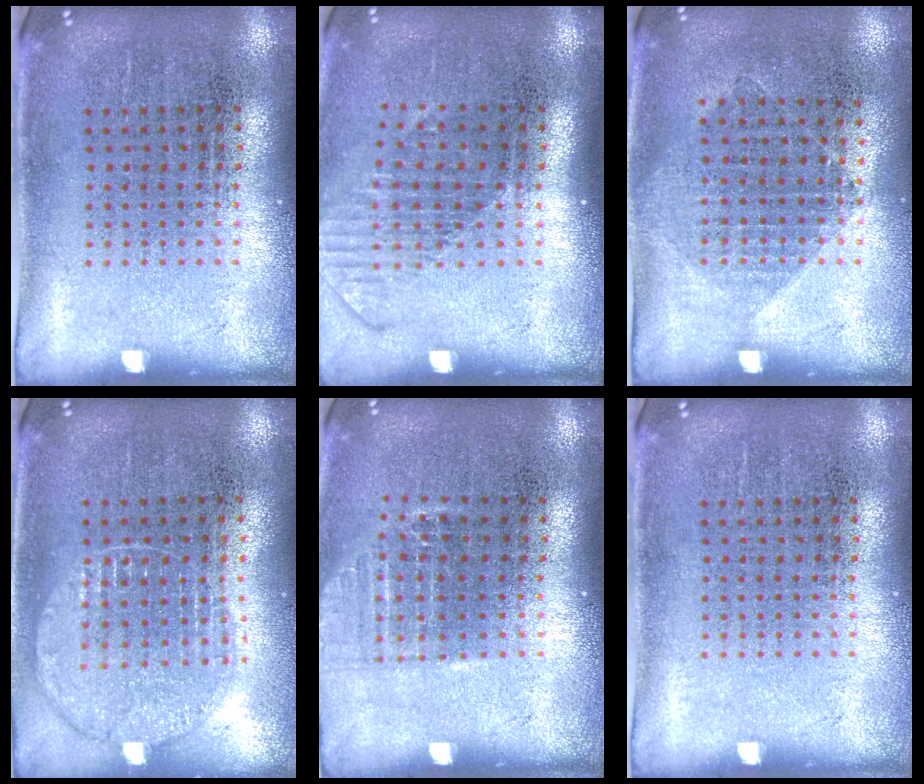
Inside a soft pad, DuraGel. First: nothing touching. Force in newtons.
{"total": 1.6, "press": 1.2, "slide": 1.0}
{"total": 1.1, "press": 0.9, "slide": 0.5}
{"total": 1.1, "press": 1.1, "slide": 0.1}
{"total": 1.0, "press": 0.9, "slide": 0.5}
{"total": 0.0}